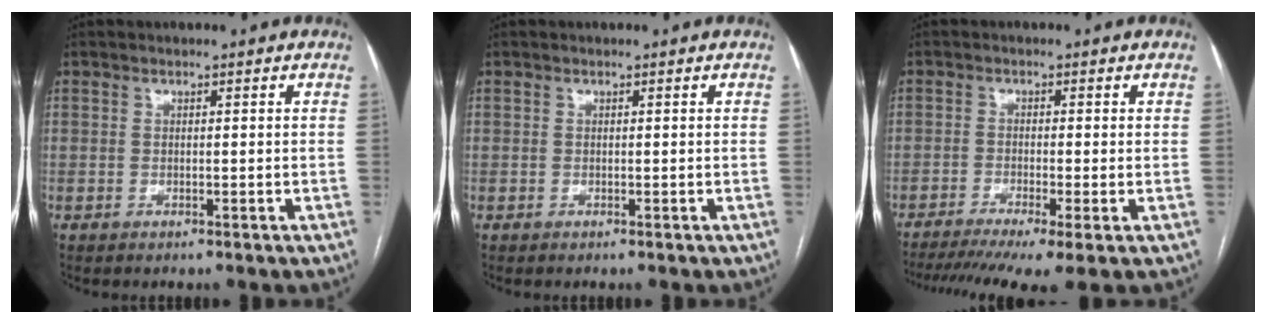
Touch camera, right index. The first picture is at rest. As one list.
[{"total": 0.0}, {"total": 10.5, "force": [-7.2, 0.8, 7.6], "torque": [-0.119, -0.013, -0.115]}]